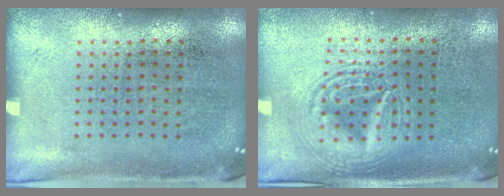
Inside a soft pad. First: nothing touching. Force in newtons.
{"total": 2.6, "press": 2.6, "slide": 0.3}